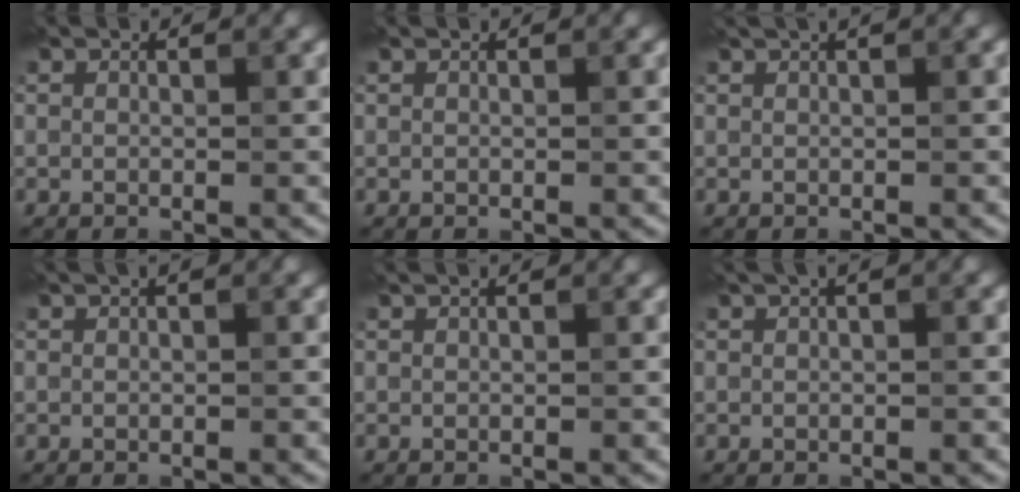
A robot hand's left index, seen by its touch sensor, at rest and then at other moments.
{"total": 0.0}
{"total": 1.9, "force": [1.2, 0.5, 1.4], "torque": [-0.018, 0.000, 0.013]}
{"total": 0.8, "force": [0.4, 0.1, 0.7], "torque": [-0.010, 0.006, 0.006]}
{"total": 0.7, "force": [0.5, 0.1, 0.5], "torque": [-0.011, 0.003, 0.004]}
{"total": 1.5, "force": [0.8, 0.3, 1.3], "torque": [-0.021, 0.002, 0.011]}